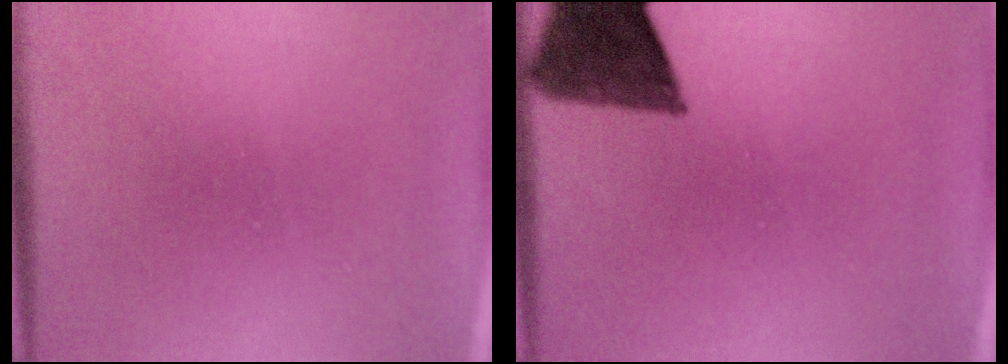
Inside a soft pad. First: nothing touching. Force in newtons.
{"total": 9.0}